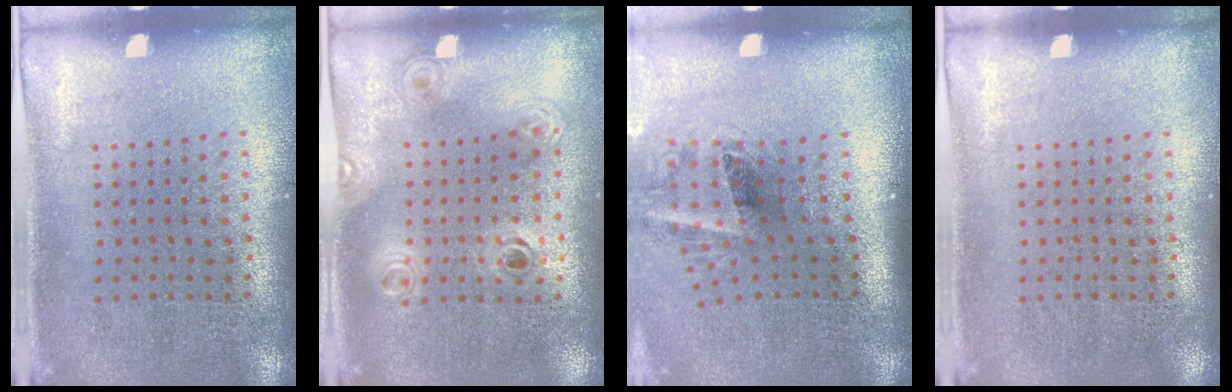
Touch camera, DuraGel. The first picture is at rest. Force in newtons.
{"total": 1.2, "press": 1.0, "slide": 0.7}
{"total": 1.9, "press": 1.2, "slide": 1.4}
{"total": 0.0}